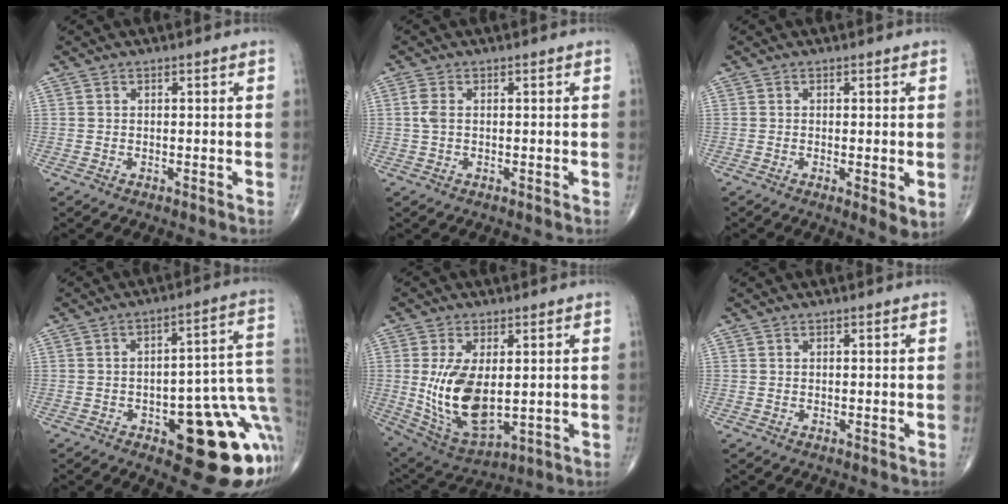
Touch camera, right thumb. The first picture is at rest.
{"total": 2.1, "force": [0.2, 1.1, 1.7], "torque": [-0.048, 0.005, 0.001]}
{"total": 3.6, "force": [-0.5, 0.9, 3.5], "torque": [-0.058, -0.015, -0.012]}
{"total": 20.0, "force": [-6.1, 7.5, 17.6], "torque": [-0.153, 0.038, -0.065]}
{"total": 14.4, "force": [0.4, 7.4, 12.3], "torque": [-0.229, -0.018, 0.030]}
{"total": 0.0}